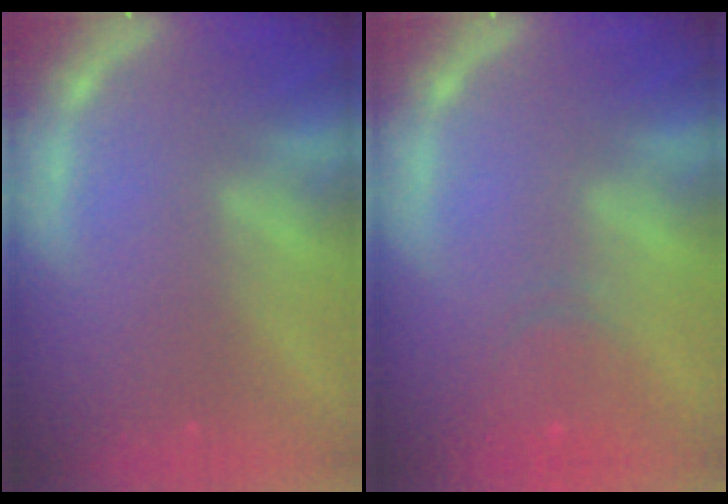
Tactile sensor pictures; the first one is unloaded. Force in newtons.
{"total": 4.0}